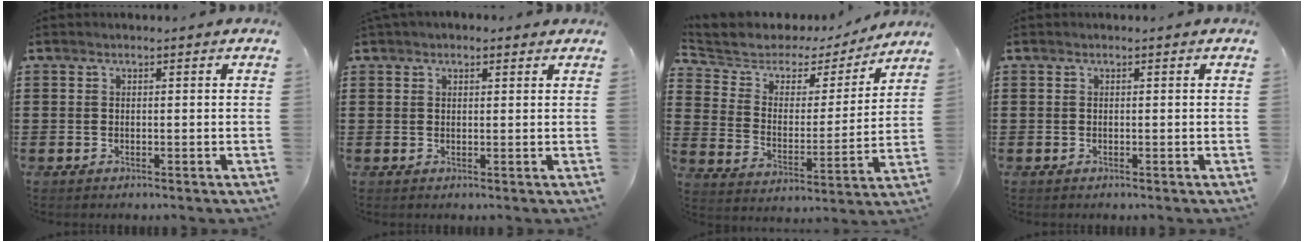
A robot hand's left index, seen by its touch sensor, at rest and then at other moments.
{"total": 1.6, "force": [1.2, 0.8, 0.5], "torque": [-0.013, 0.005, 0.024]}
{"total": 4.7, "force": [3.9, 2.6, 0.4], "torque": [-0.044, -0.029, 0.060]}
{"total": 0.0}